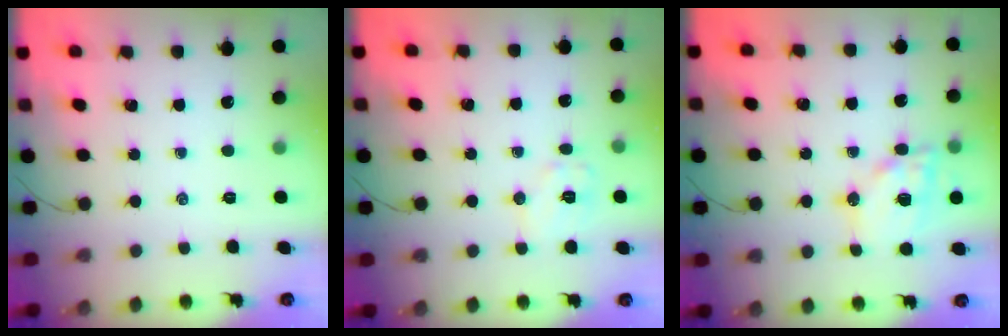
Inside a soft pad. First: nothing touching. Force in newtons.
{"total": 7.1, "press": 7.1, "slide": 0.8}
{"total": 14.7, "press": 14.4, "slide": 3.1}